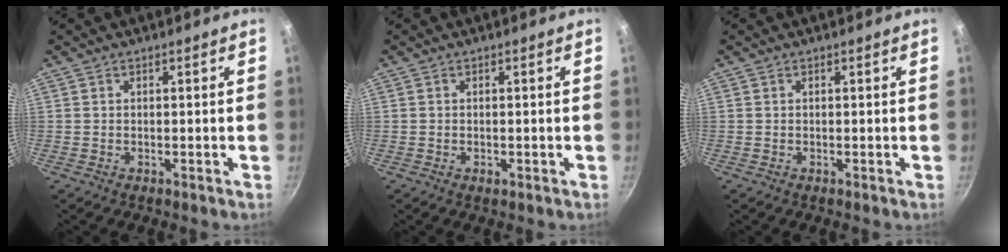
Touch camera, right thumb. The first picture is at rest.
{"total": 0.8, "force": [-0.3, 0.5, 0.5], "torque": [-0.007, 0.000, -0.004]}
{"total": 0.0}